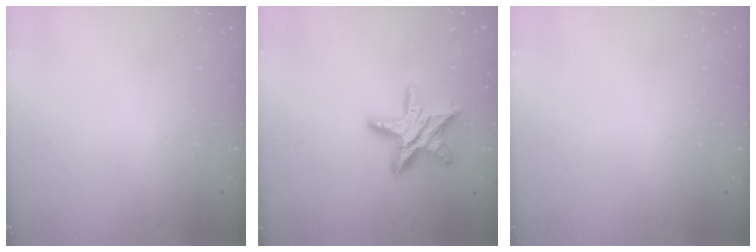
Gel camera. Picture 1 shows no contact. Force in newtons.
{"total": 14.8, "press": 14.7, "slide": 1.3}
{"total": 0.0}